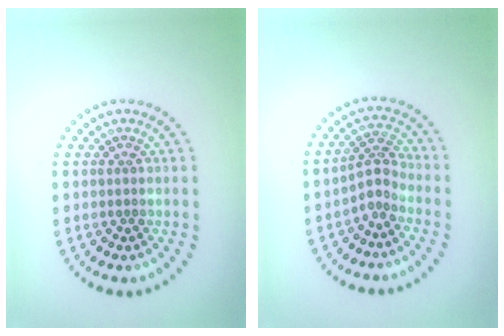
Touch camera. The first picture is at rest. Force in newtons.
{"total": 2.2, "press": 1.5, "slide": 1.6}